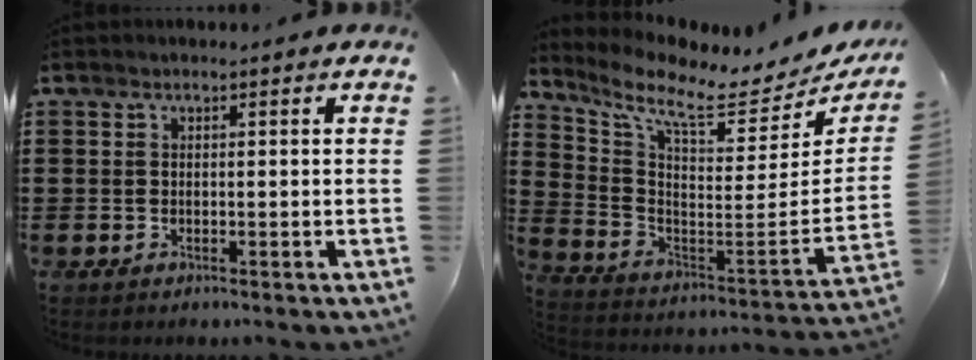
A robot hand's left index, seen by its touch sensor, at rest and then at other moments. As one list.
[{"total": 8.4, "force": [6.6, 1.6, 4.9], "torque": [-0.123, -0.063, 0.105]}]